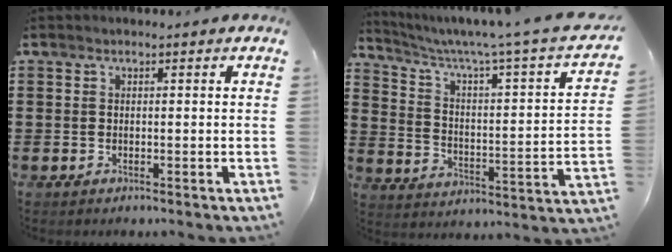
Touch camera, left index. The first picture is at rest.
{"total": 4.4, "force": [3.2, -0.2, 3.1], "torque": [-0.074, -0.039, 0.044]}